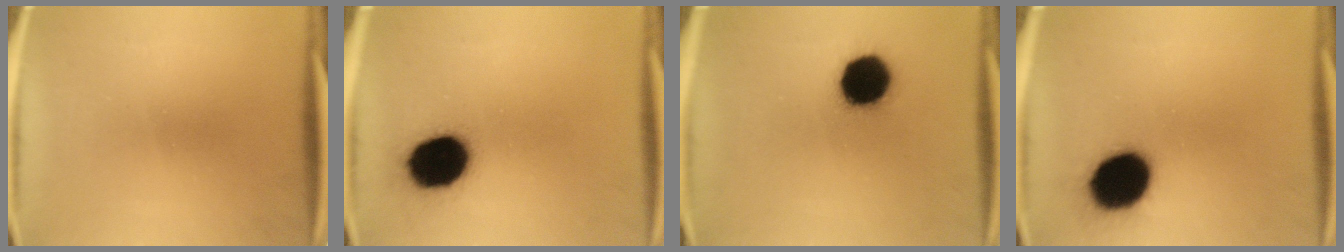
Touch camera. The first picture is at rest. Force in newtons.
{"total": 16.6}
{"total": 14.6}
{"total": 17.6}